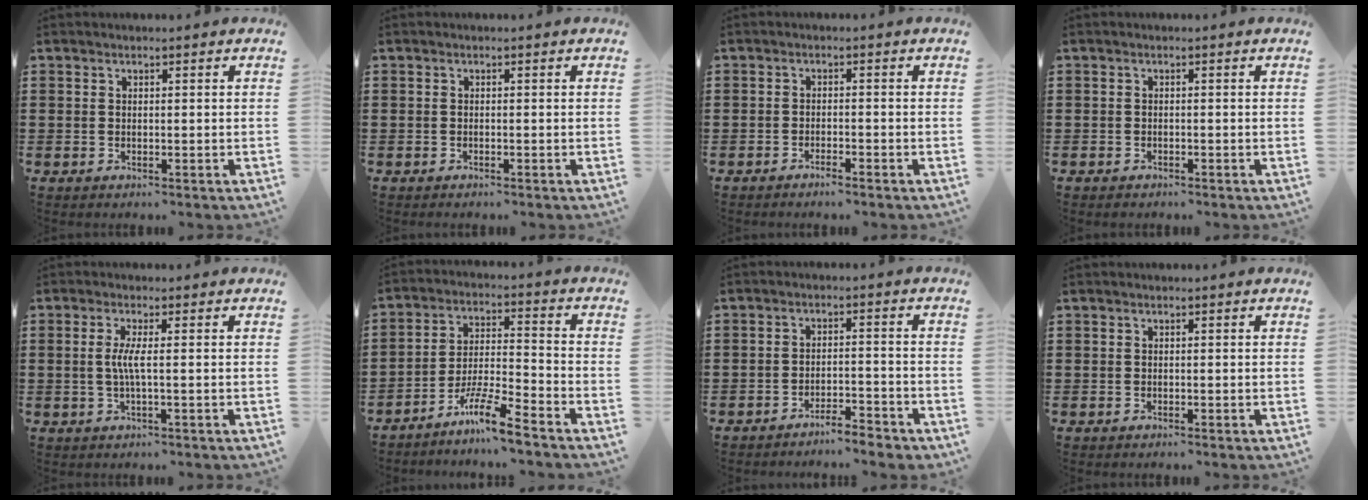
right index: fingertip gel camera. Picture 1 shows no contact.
{"total": 0.0}
{"total": 1.2, "force": [-1.1, -0.1, 0.5], "torque": [-0.010, -0.001, -0.019]}
{"total": 0.5, "force": [-0.5, 0.2, 0.0], "torque": [0.000, 0.001, -0.011]}
{"total": 3.2, "force": [-0.1, -0.2, 3.2], "torque": [-0.069, -0.010, -0.006]}
{"total": 8.1, "force": [-6.6, 0.2, 4.8], "torque": [-0.096, 0.000, -0.126]}
{"total": 3.6, "force": [-3.5, -0.1, 0.6], "torque": [-0.015, 0.000, -0.075]}
{"total": 0.0}